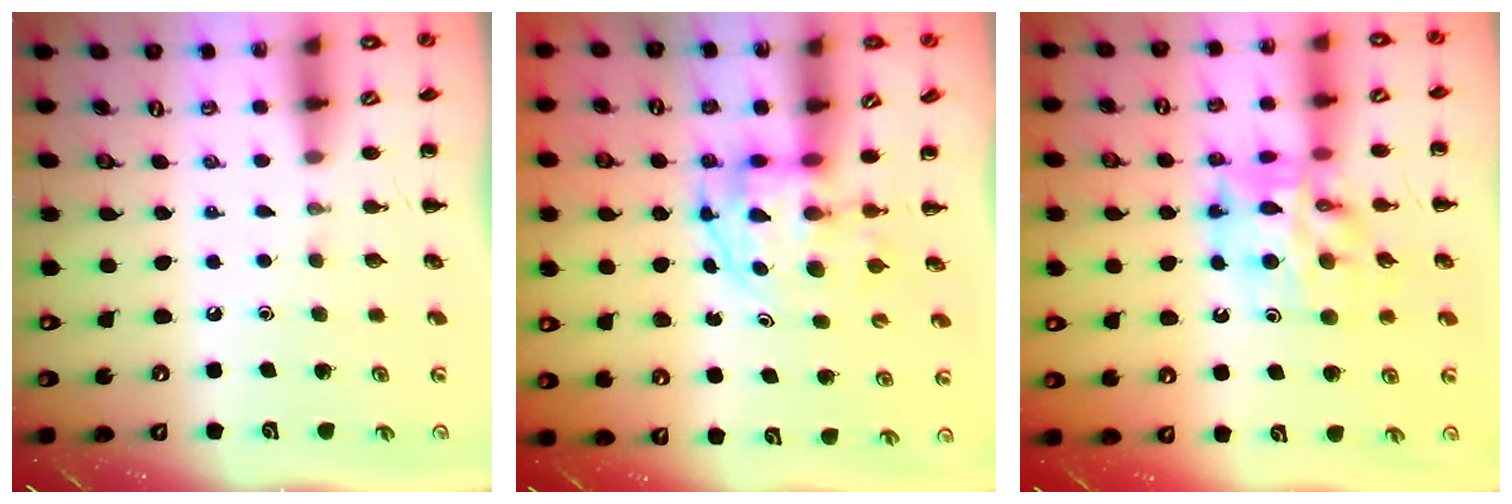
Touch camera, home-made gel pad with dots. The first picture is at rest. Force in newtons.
{"total": 3.5, "press": 3.5, "slide": 0.5}
{"total": 14.3, "press": 13.8, "slide": 3.8}